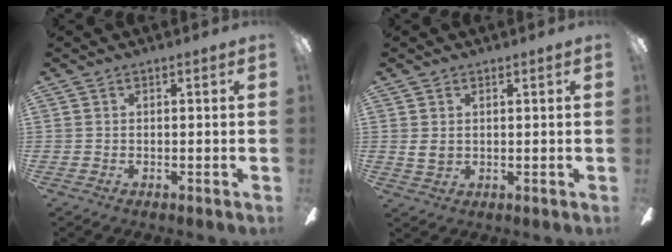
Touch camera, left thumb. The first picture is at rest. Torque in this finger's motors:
{"motor_torque": [-0.14, 0.44, 0.58, -0.37, 0.00]}